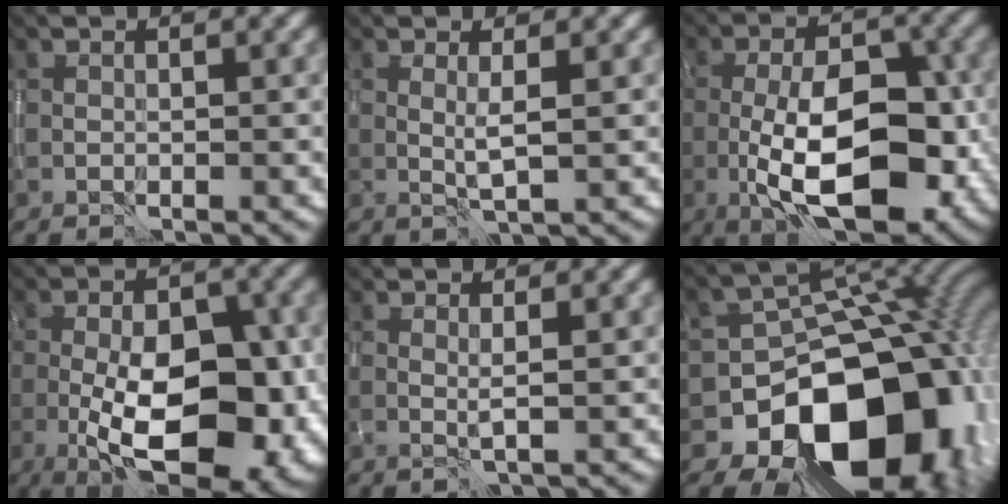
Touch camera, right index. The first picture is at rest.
{"total": 1.6, "force": [0.4, 0.1, 1.6], "torque": [-0.034, -0.003, 0.007]}
{"total": 10.8, "force": [-2.9, 4.5, 9.3], "torque": [-0.159, 0.003, -0.047]}
{"total": 13.9, "force": [-3.3, 6.6, 11.7], "torque": [-0.160, -0.003, -0.048]}
{"total": 1.0, "force": [0.4, 0.0, 0.9], "torque": [-0.021, -0.001, 0.005]}
{"total": 16.5, "force": [-6.4, 12.5, 8.7], "torque": [-0.093, -0.015, -0.103]}